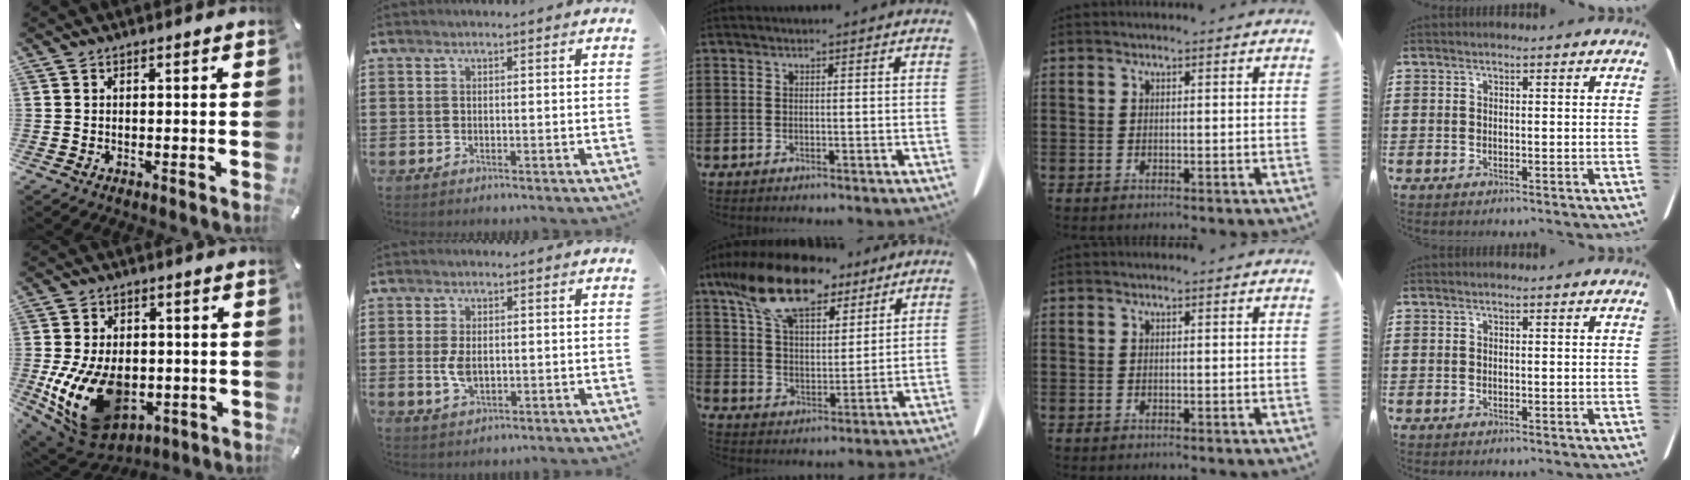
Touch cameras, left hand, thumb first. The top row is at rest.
{"thumb": {"total": 18.7, "force": [-3.7, 12.7, 13.3], "torque": [-0.270, 0.002, -0.051]}, "index": {"total": 3.8, "force": [0.0, 2.1, 3.2], "torque": [-0.084, -0.004, -0.007]}, "middle": {"total": 14.8, "force": [10.4, 6.1, 8.6], "torque": [-0.181, -0.019, 0.191]}}